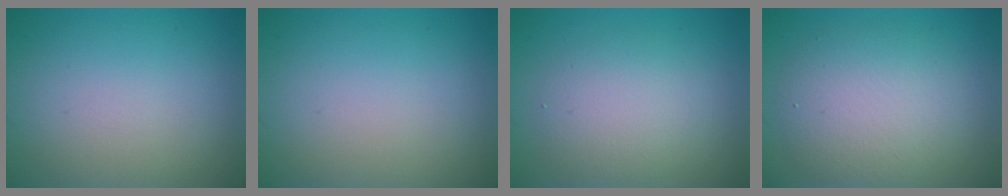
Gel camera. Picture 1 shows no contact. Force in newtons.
{"total": 0.0}
{"total": 3.6, "press": 3.6, "slide": 0.2}
{"total": 5.4, "press": 5.3, "slide": 0.5}